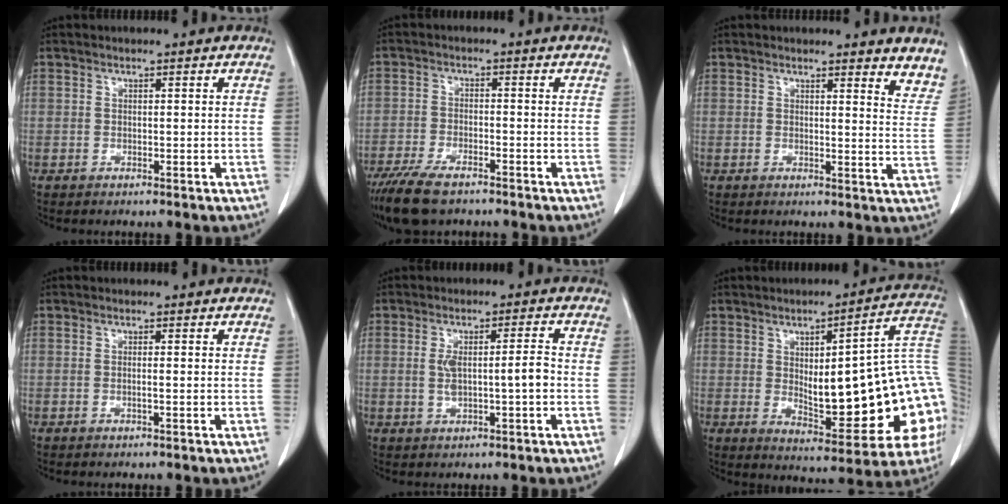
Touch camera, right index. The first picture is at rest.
{"total": 9.0, "force": [-6.9, 2.7, 5.1], "torque": [-0.094, -0.020, -0.120]}
{"total": 7.7, "force": [7.2, 1.7, 2.1], "torque": [0.005, -0.035, 0.052]}
{"total": 0.5, "force": [-0.1, -0.1, 0.5], "torque": [-0.009, 0.001, 0.000]}
{"total": 5.2, "force": [-0.4, 0.9, 5.1], "torque": [-0.102, 0.011, 0.001]}
{"total": 23.6, "force": [-1.3, 5.7, 22.9], "torque": [-0.230, 0.021, -0.002]}